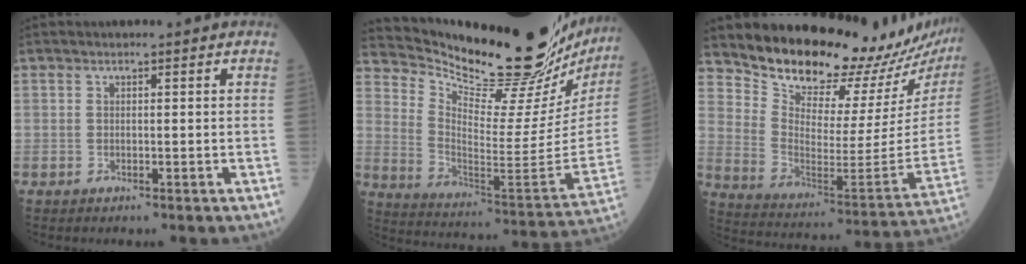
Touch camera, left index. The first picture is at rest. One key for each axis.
{"total": 29.4, "fx": 26.6, "fy": 3.0, "fz": 12.3, "tx": -0.209, "ty": -0.119, "tz": 0.365}
{"total": 21.9, "fx": 20.9, "fy": 3.9, "fz": 5.3, "tx": -0.097, "ty": -0.113, "tz": 0.292}